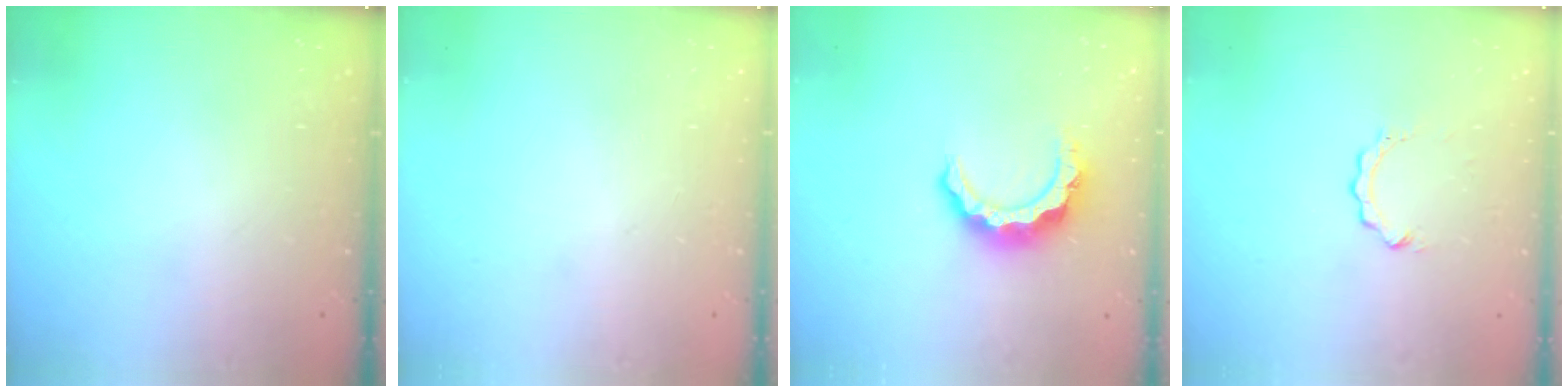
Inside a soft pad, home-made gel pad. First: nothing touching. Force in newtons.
{"total": 0.0}
{"total": 8.3, "press": 8.3, "slide": 0.9}
{"total": 2.8, "press": 2.8, "slide": 0.2}